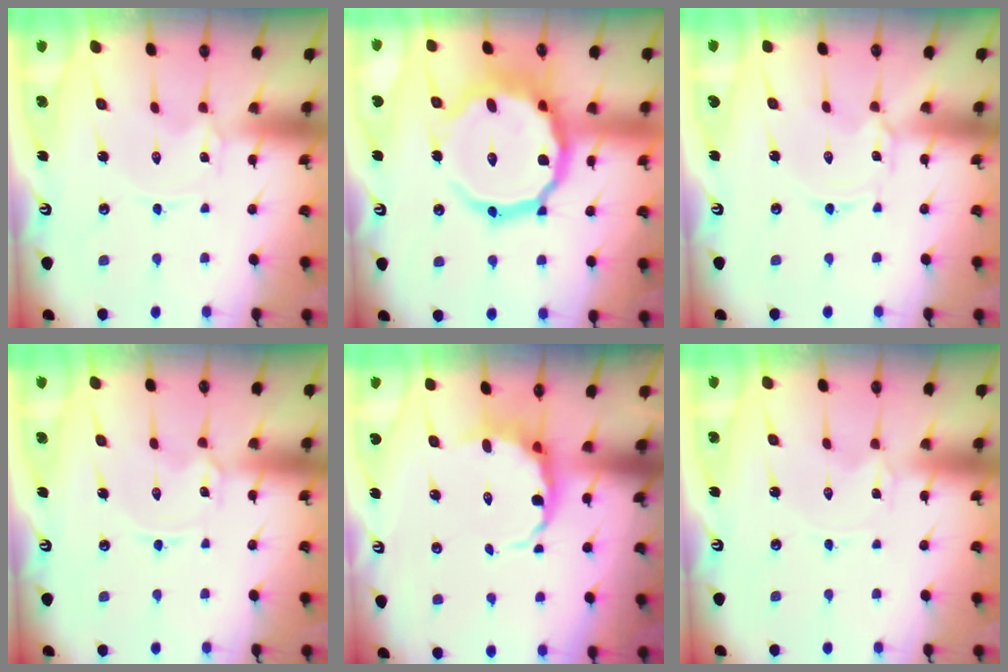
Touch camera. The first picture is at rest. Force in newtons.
{"total": 22.9, "press": 22.8, "slide": 1.9}
{"total": 1.8, "press": 1.7, "slide": 0.1}
{"total": 2.0, "press": 2.0, "slide": 0.1}
{"total": 6.5, "press": 5.9, "slide": 2.8}
{"total": 0.0}